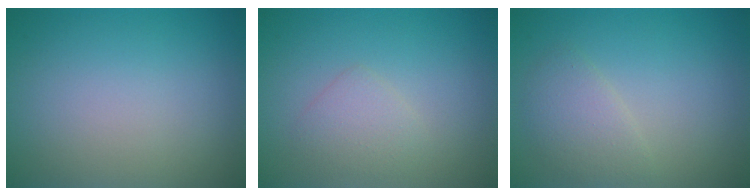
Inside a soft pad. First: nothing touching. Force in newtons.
{"total": 1.8, "press": 1.8, "slide": 0.1}
{"total": 2.3, "press": 2.3, "slide": 0.1}